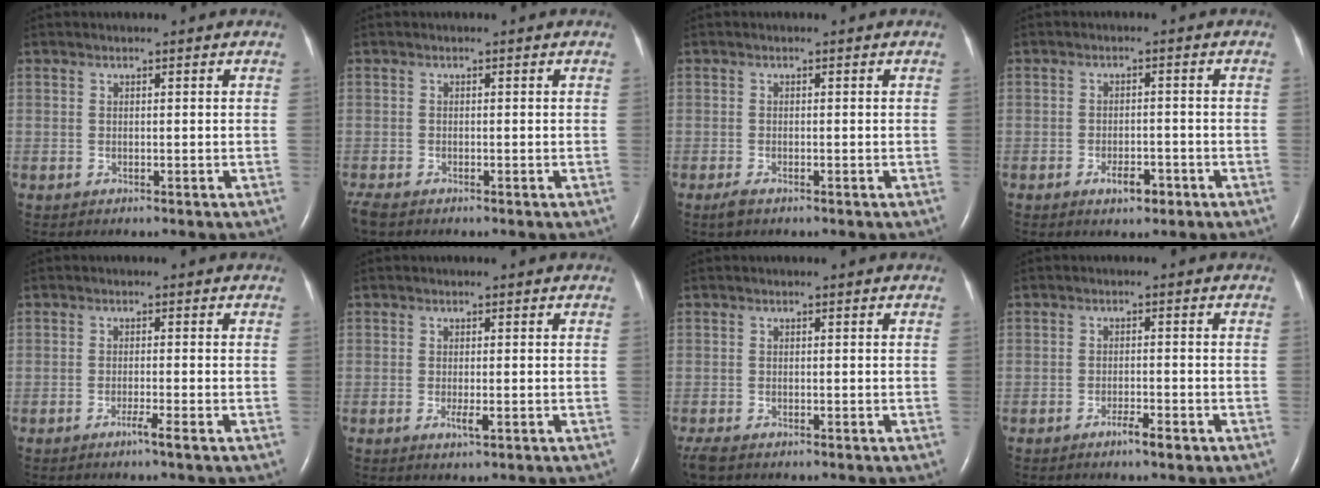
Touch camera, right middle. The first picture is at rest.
{"total": 2.5, "force": [-2.0, 0.8, 1.3], "torque": [-0.034, -0.008, -0.034]}
{"total": 1.5, "force": [-1.0, 0.4, 1.0], "torque": [-0.031, -0.005, -0.018]}
{"total": 3.4, "force": [-1.9, 1.4, 2.4], "torque": [-0.038, 0.003, -0.028]}
{"total": 1.8, "force": [-1.1, -0.5, 1.3], "torque": [-0.025, -0.001, -0.021]}
{"total": 1.6, "force": [-0.6, 0.2, 1.5], "torque": [-0.028, -0.004, -0.009]}
{"total": 2.7, "force": [-2.1, 0.9, 1.5], "torque": [-0.038, -0.010, -0.034]}
{"total": 2.5, "force": [-1.7, 0.3, 1.8], "torque": [-0.031, 0.001, -0.028]}